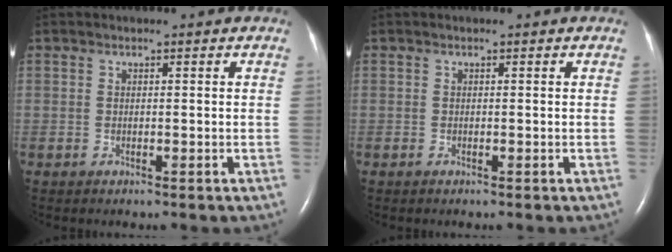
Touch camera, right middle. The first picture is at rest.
{"total": 0.0}